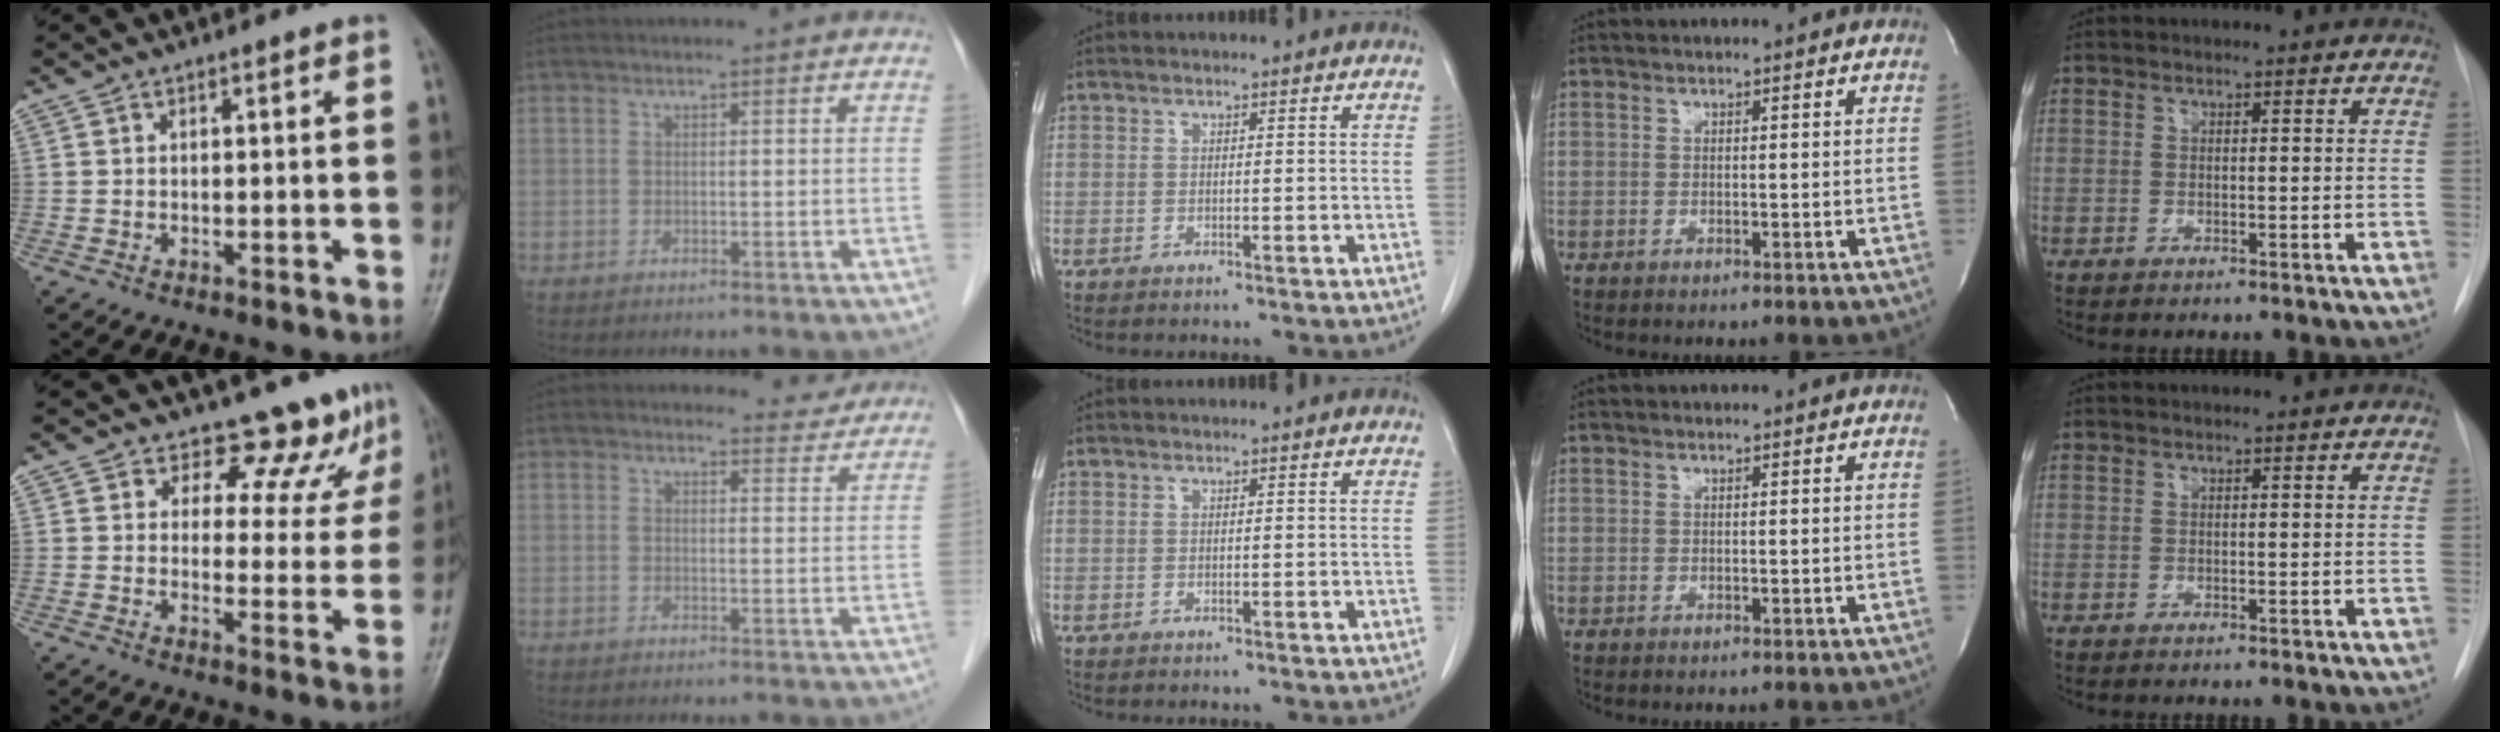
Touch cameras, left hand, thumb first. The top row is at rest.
{"thumb": {"total": 9.6, "force": [8.4, 4.3, 1.6], "torque": [0.021, -0.056, 0.091]}, "index": {"total": 3.0, "force": [2.9, 0.6, -0.6], "torque": [0.004, -0.011, 0.028]}}